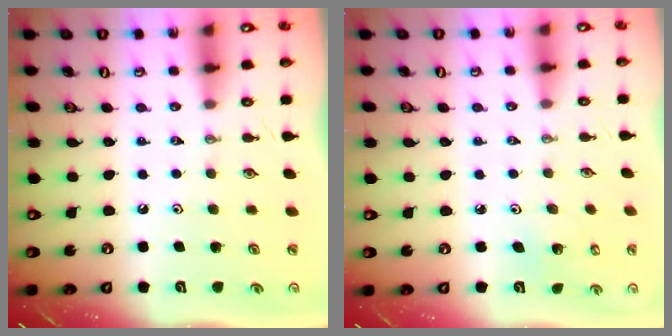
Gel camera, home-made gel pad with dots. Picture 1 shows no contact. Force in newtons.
{"total": 1.7, "press": 1.7, "slide": 0.1}